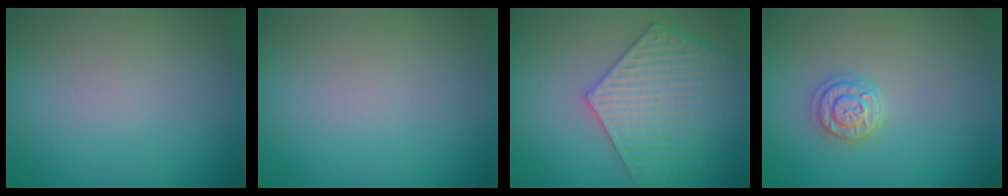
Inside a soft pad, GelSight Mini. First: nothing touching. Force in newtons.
{"total": 0.0}
{"total": 5.6, "press": 5.0, "slide": 2.6}
{"total": 2.2, "press": 2.0, "slide": 0.8}